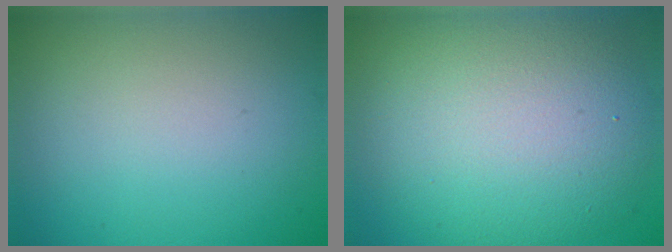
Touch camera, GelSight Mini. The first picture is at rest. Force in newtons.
{"total": 10.6, "press": 10.5, "slide": 0.4}